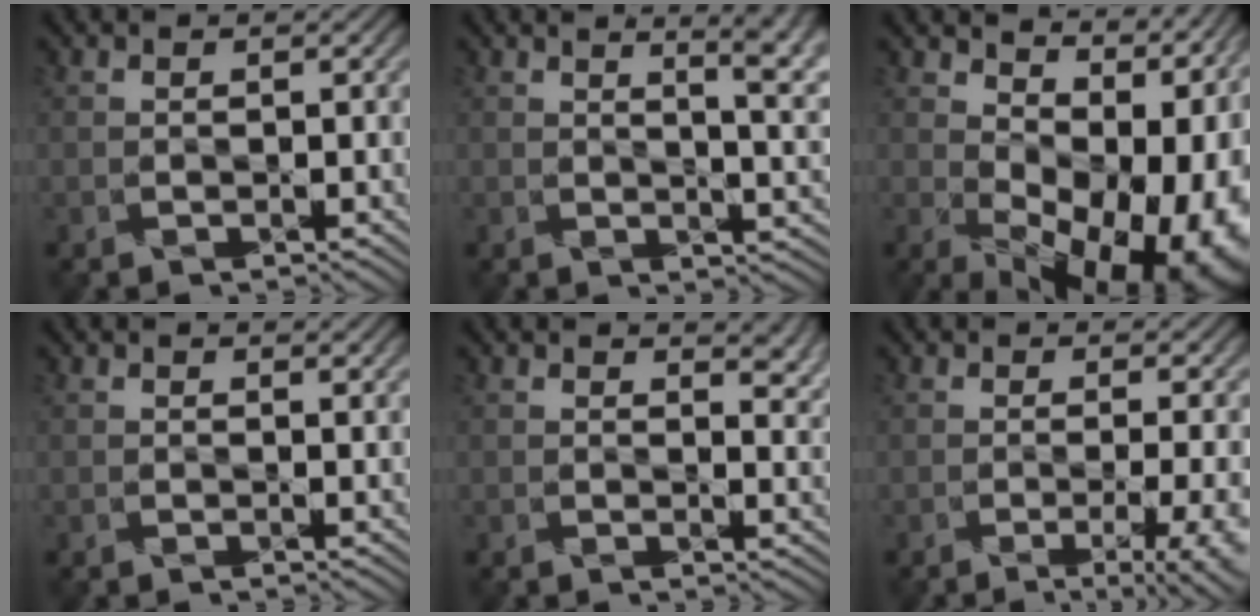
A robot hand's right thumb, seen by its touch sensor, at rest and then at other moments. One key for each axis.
{"total": 6.9, "fx": 3.4, "fy": 2.3, "fz": 5.5, "tx": -0.056, "ty": 0.021, "tz": 0.039}
{"total": 15.7, "fx": 1.3, "fy": 9.8, "fz": 12.2, "tx": -0.123, "ty": -0.014, "tz": 0.070}
{"total": 0.8, "fx": 0.7, "fy": 0.0, "fz": 0.3, "tx": -0.008, "ty": -0.002, "tz": 0.015}
{"total": 3.4, "fx": 2.3, "fy": 1.4, "fz": 2.2, "tx": -0.031, "ty": -0.005, "tz": 0.036}
{"total": 5.9, "fx": -1.8, "fy": 1.4, "fz": 5.4, "tx": -0.066, "ty": 0.001, "tz": -0.018}